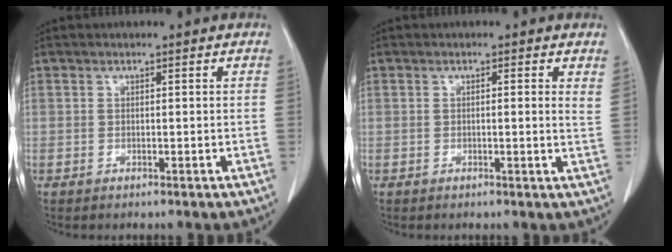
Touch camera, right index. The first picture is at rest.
{"total": 2.1, "force": [0.9, 0.1, 1.9], "torque": [-0.028, 0.001, 0.005]}